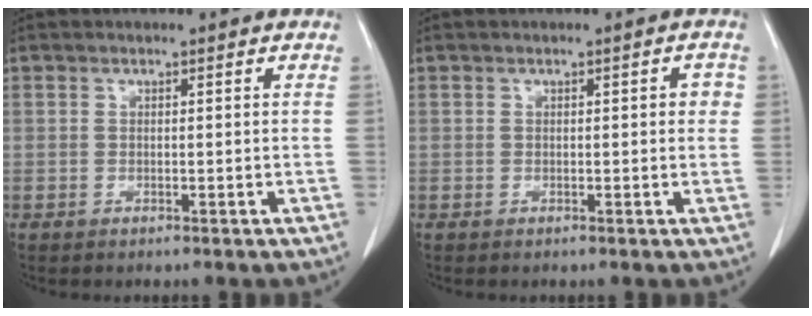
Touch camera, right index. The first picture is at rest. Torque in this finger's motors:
{"motor_torque": [-0.08, 0.13, 0.00, 0.00]}